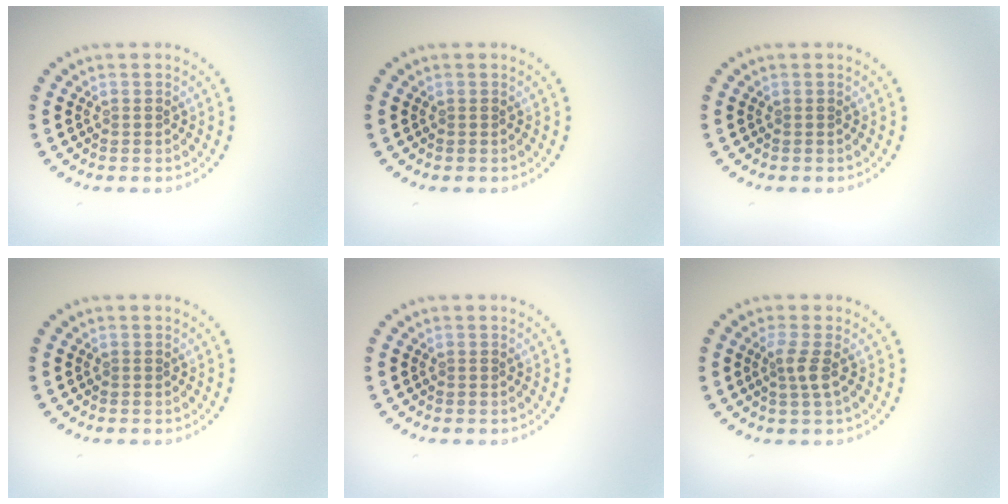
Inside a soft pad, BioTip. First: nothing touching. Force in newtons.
{"total": 0.0}
{"total": 0.0}
{"total": 0.0}
{"total": 0.0}
{"total": 1.9, "press": 1.4, "slide": 1.2}